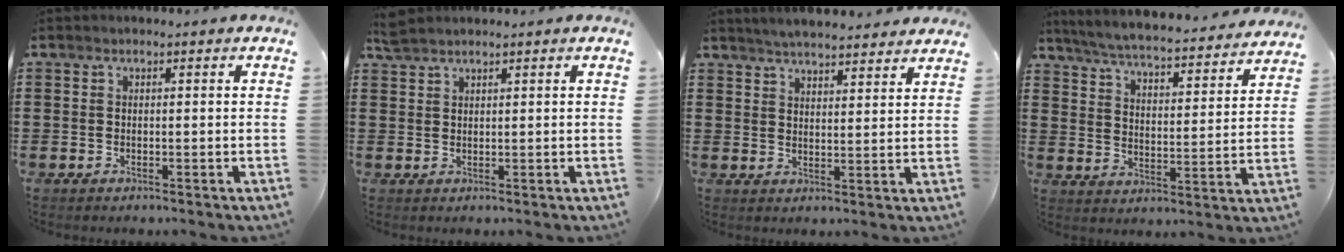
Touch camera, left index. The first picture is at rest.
{"total": 1.9, "force": [1.8, 0.2, 0.7], "torque": [-0.017, 0.001, 0.035]}
{"total": 4.2, "force": [4.1, -0.1, 0.7], "torque": [-0.026, -0.015, 0.075]}
{"total": 5.0, "force": [4.8, -0.4, 1.2], "torque": [-0.048, -0.041, 0.077]}